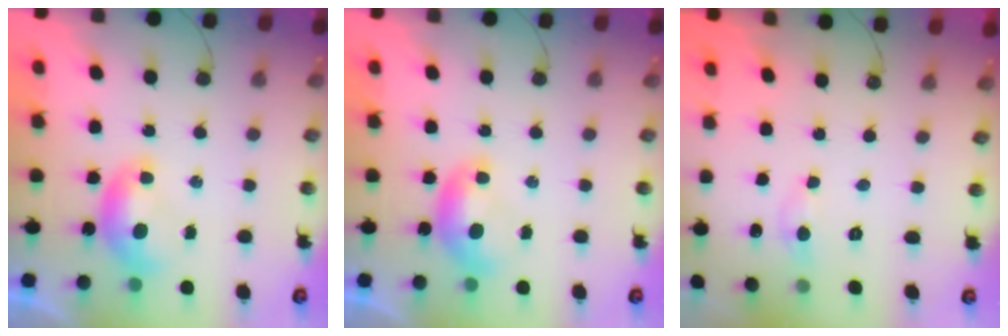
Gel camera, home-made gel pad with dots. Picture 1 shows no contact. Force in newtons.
{"total": 0.0}
{"total": 1.7, "press": 1.7, "slide": 0.2}